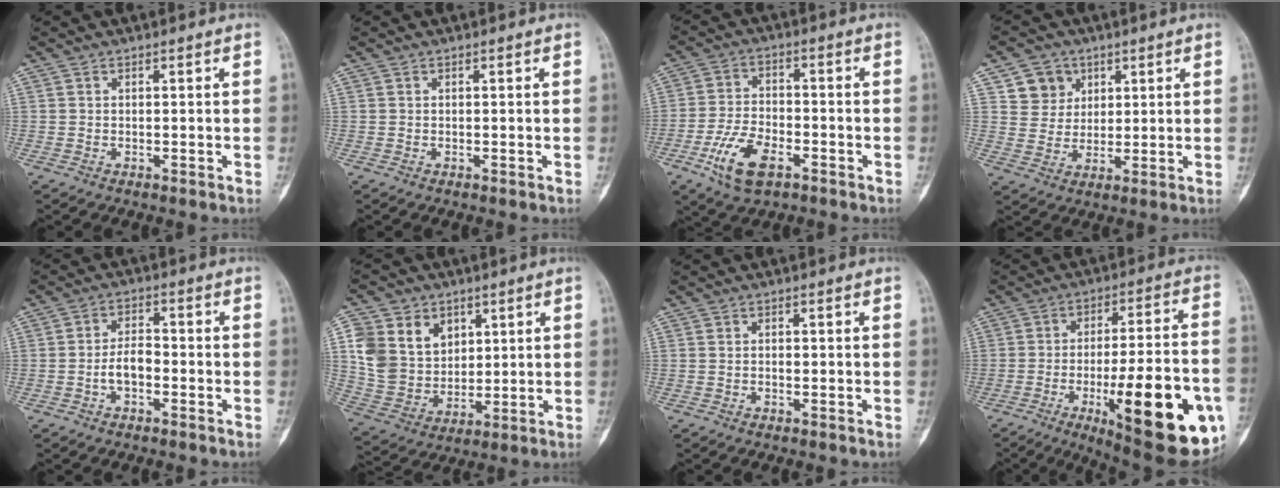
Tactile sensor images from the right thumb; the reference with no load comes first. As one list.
[{"total": 0.0}, {"total": 10.0, "force": [-4.6, 5.1, 7.2], "torque": [-0.137, 0.015, -0.084]}, {"total": 7.2, "force": [3.5, 6.1, 1.5], "torque": [0.006, -0.017, 0.066]}, {"total": 4.4, "force": [-1.4, 2.5, 3.4], "torque": [-0.051, 0.021, -0.031]}, {"total": 14.6, "force": [5.0, 11.7, 7.1], "torque": [-0.106, -0.011, 0.109]}, {"total": 0.6, "force": [0.0, 0.4, 0.5], "torque": [-0.008, 0.002, -0.001]}, {"total": 27.3, "force": [-9.0, 7.6, 24.6], "torque": [-0.299, 0.013, -0.114]}]